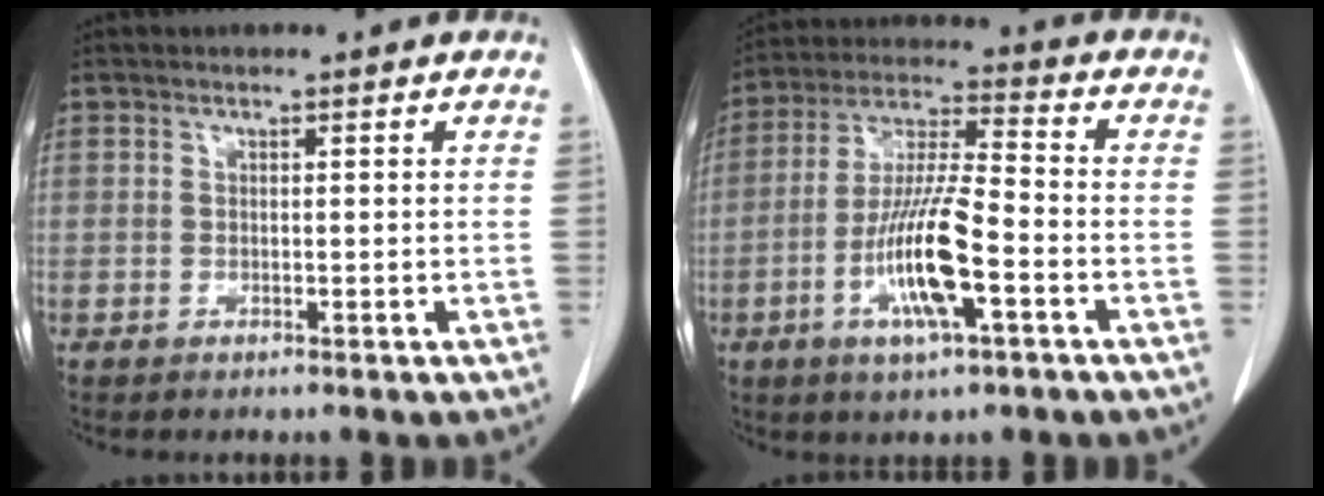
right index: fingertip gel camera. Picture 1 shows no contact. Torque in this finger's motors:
{"motor_torque": [1.88, -0.25, 0.61, 0.21]}